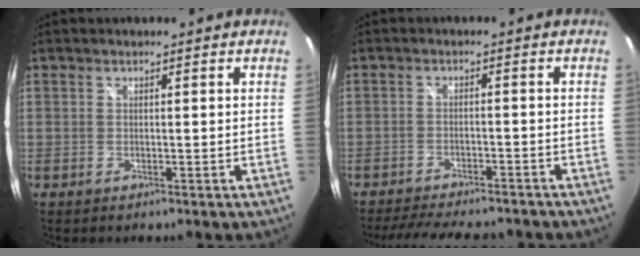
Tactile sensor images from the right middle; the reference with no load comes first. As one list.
[{"total": 13.4, "force": [-11.6, 3.3, 5.8], "torque": [-0.119, -0.016, -0.162]}]